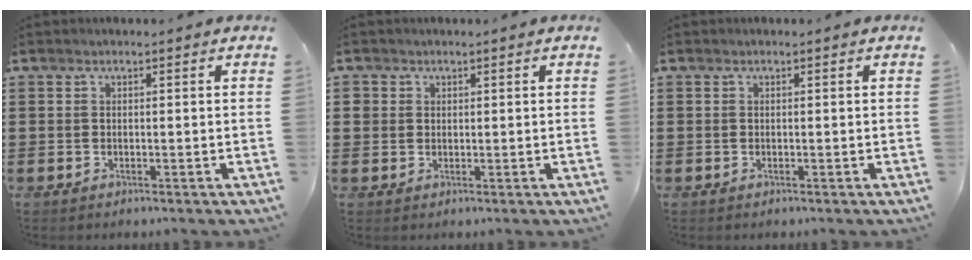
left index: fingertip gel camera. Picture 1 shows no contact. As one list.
[{"total": 1.4, "force": [0.5, 1.3, 0.1], "torque": [-0.006, 0.006, 0.010]}, {"total": 0.0}]